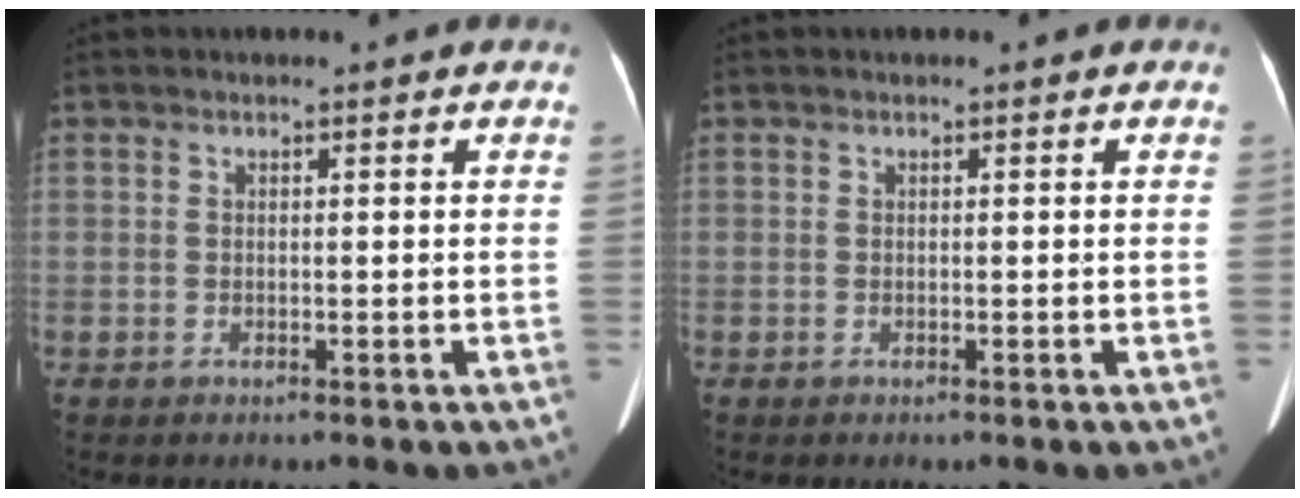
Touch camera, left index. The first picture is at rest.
{"total": 0.0}